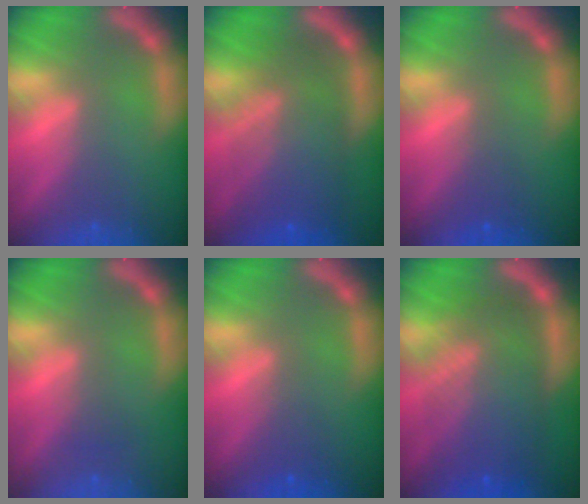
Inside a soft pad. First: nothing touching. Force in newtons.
{"total": 9.1}
{"total": 2.0}
{"total": 1.0}
{"total": 2.0}
{"total": 10.0}